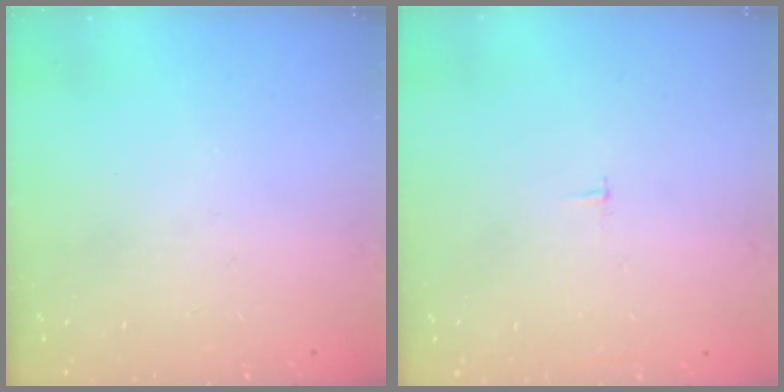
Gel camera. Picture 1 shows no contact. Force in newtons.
{"total": 2.1, "press": 2.1, "slide": 0.2}